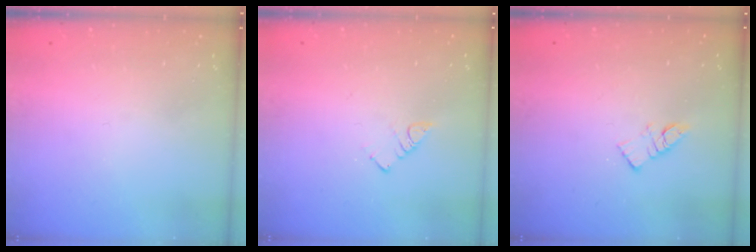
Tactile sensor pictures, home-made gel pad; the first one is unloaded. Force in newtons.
{"total": 3.1, "press": 3.1, "slide": 0.3}
{"total": 5.7, "press": 5.7, "slide": 0.2}